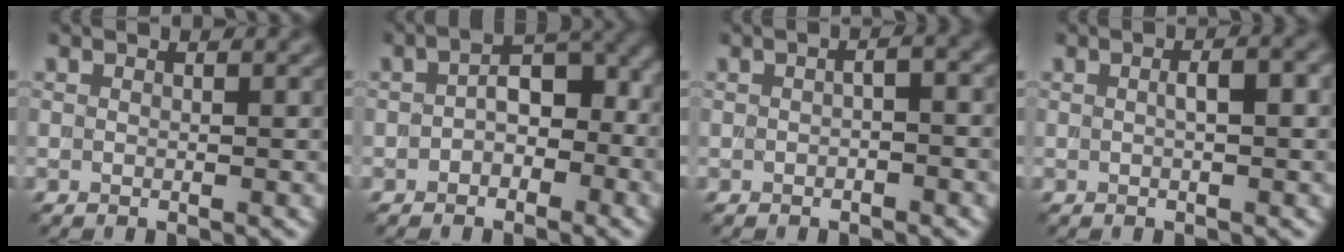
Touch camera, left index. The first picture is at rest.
{"total": 3.6, "force": [-0.8, 2.2, 2.7], "torque": [-0.032, 0.017, -0.021]}
{"total": 1.7, "force": [-0.2, 0.5, 1.6], "torque": [-0.019, 0.005, -0.002]}
{"total": 2.8, "force": [0.4, 0.8, 2.6], "torque": [-0.029, 0.008, 0.001]}